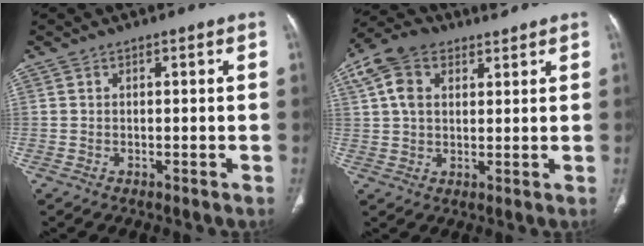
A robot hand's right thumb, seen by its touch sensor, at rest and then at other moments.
{"total": 9.1, "force": [4.0, 5.8, 5.7], "torque": [-0.114, 0.016, 0.072]}